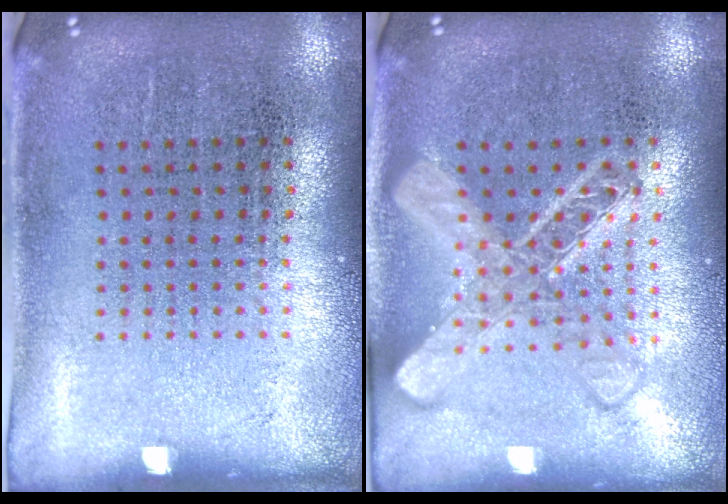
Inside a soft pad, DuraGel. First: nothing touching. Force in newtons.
{"total": 3.1, "press": 3.1, "slide": 0.4}